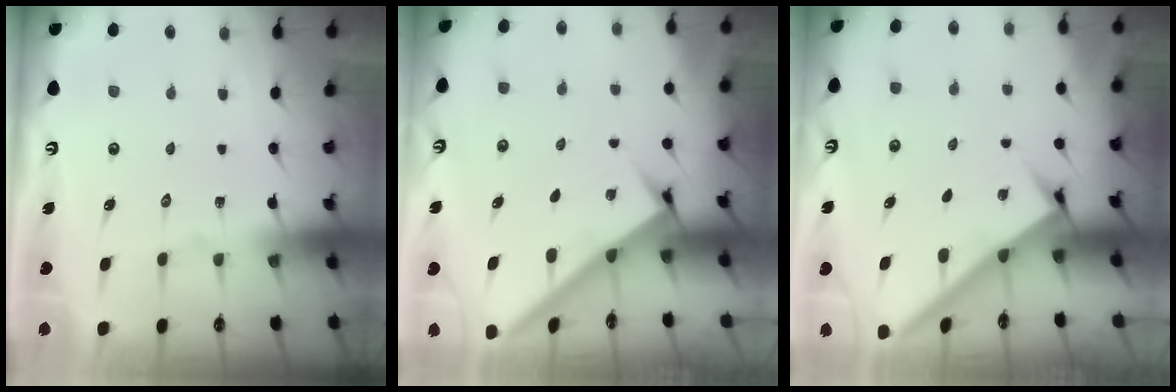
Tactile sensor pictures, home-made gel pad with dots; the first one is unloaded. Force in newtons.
{"total": 2.9, "press": 2.9, "slide": 0.1}
{"total": 2.9, "press": 2.9, "slide": 0.1}